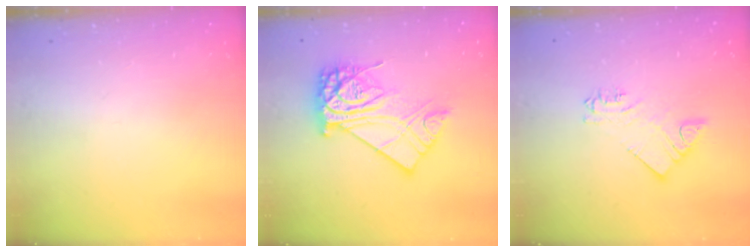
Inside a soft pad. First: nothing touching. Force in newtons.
{"total": 15.8, "press": 15.7, "slide": 1.3}
{"total": 4.0, "press": 4.0, "slide": 0.2}